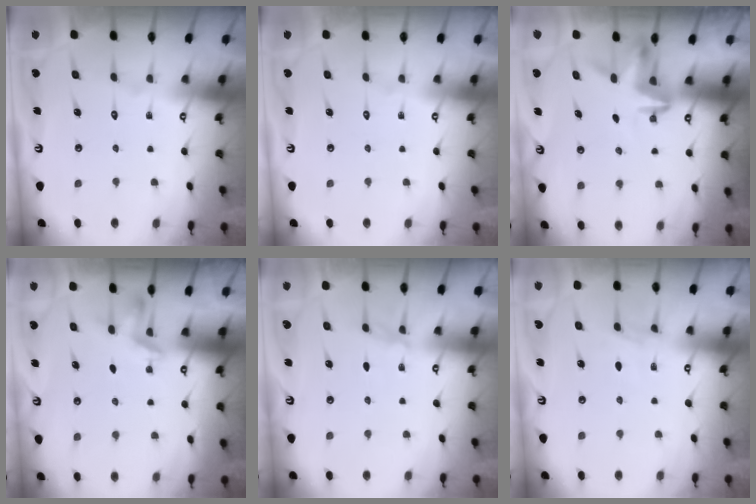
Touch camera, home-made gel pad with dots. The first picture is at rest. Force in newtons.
{"total": 0.0}
{"total": 3.3, "press": 3.3, "slide": 0.3}
{"total": 2.7, "press": 2.4, "slide": 1.2}
{"total": 2.5, "press": 2.5, "slide": 0.5}
{"total": 4.6, "press": 4.5, "slide": 0.6}